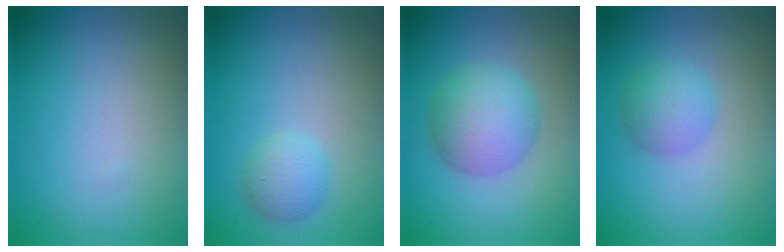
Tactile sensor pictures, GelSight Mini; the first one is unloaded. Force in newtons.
{"total": 2.0, "press": 2.0, "slide": 0.1}
{"total": 5.3, "press": 5.3, "slide": 0.1}
{"total": 3.5, "press": 3.5, "slide": 0.2}